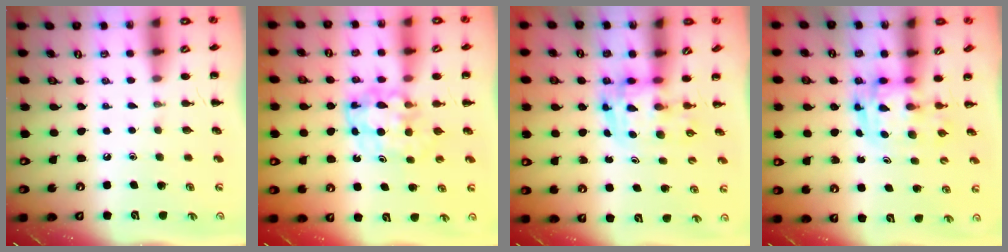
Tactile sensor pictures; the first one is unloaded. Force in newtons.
{"total": 5.5, "press": 5.5, "slide": 0.4}
{"total": 3.6, "press": 3.5, "slide": 0.6}
{"total": 3.0, "press": 3.0, "slide": 0.5}